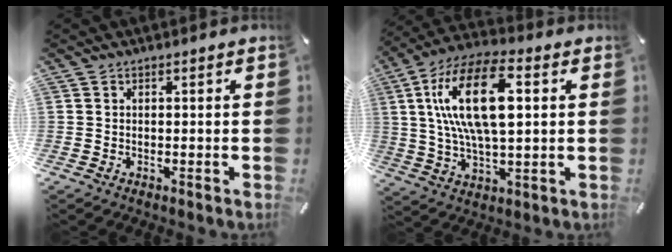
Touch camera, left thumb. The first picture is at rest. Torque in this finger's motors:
{"motor_torque": [2.25, 2.31, 2.09, -0.68, 0.65]}